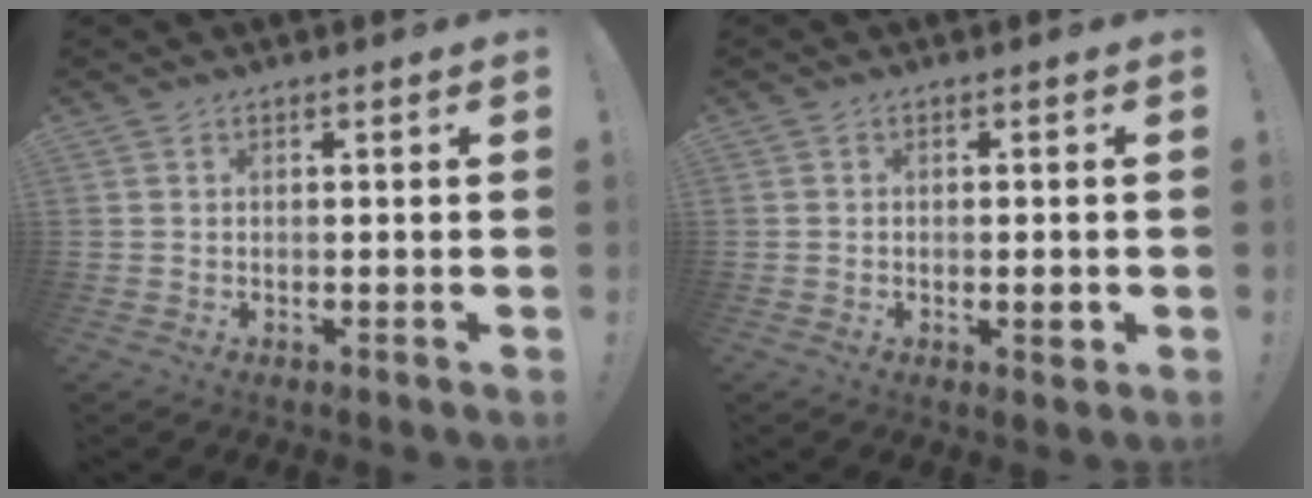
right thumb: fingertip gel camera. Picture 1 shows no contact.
{"total": 2.1, "force": [-0.5, 0.9, 1.8], "torque": [-0.016, -0.001, -0.008]}